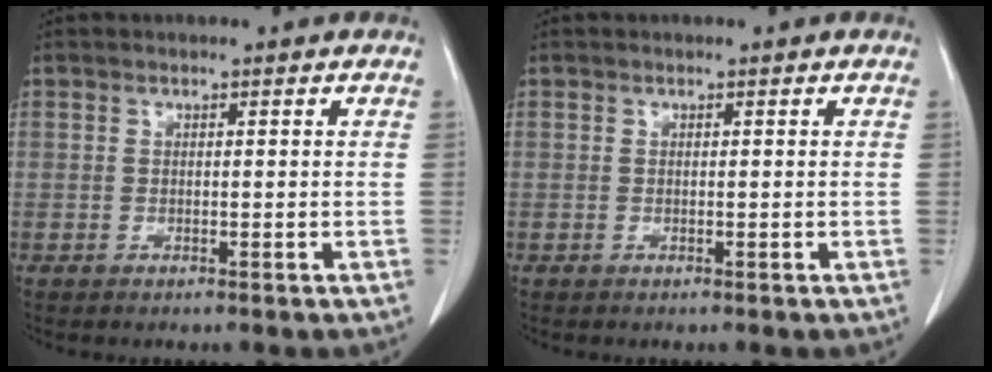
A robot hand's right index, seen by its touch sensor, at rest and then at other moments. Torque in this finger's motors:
{"motor_torque": [0.00, 0.00, 0.00, 0.00]}